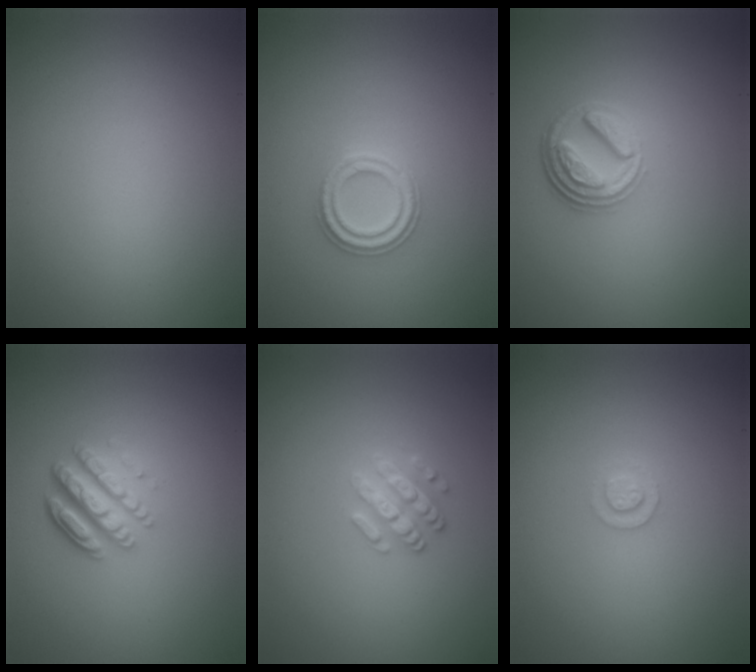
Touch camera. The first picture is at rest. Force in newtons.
{"total": 2.6, "press": 2.6, "slide": 0.4}
{"total": 4.4, "press": 3.4, "slide": 2.9}
{"total": 4.9, "press": 3.5, "slide": 3.4}
{"total": 2.5, "press": 2.4, "slide": 0.7}
{"total": 1.3, "press": 1.2, "slide": 0.3}